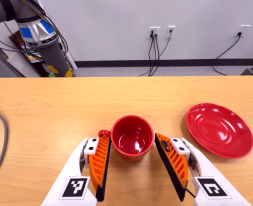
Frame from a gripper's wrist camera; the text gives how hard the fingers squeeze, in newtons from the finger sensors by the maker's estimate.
{"total": 0.0}